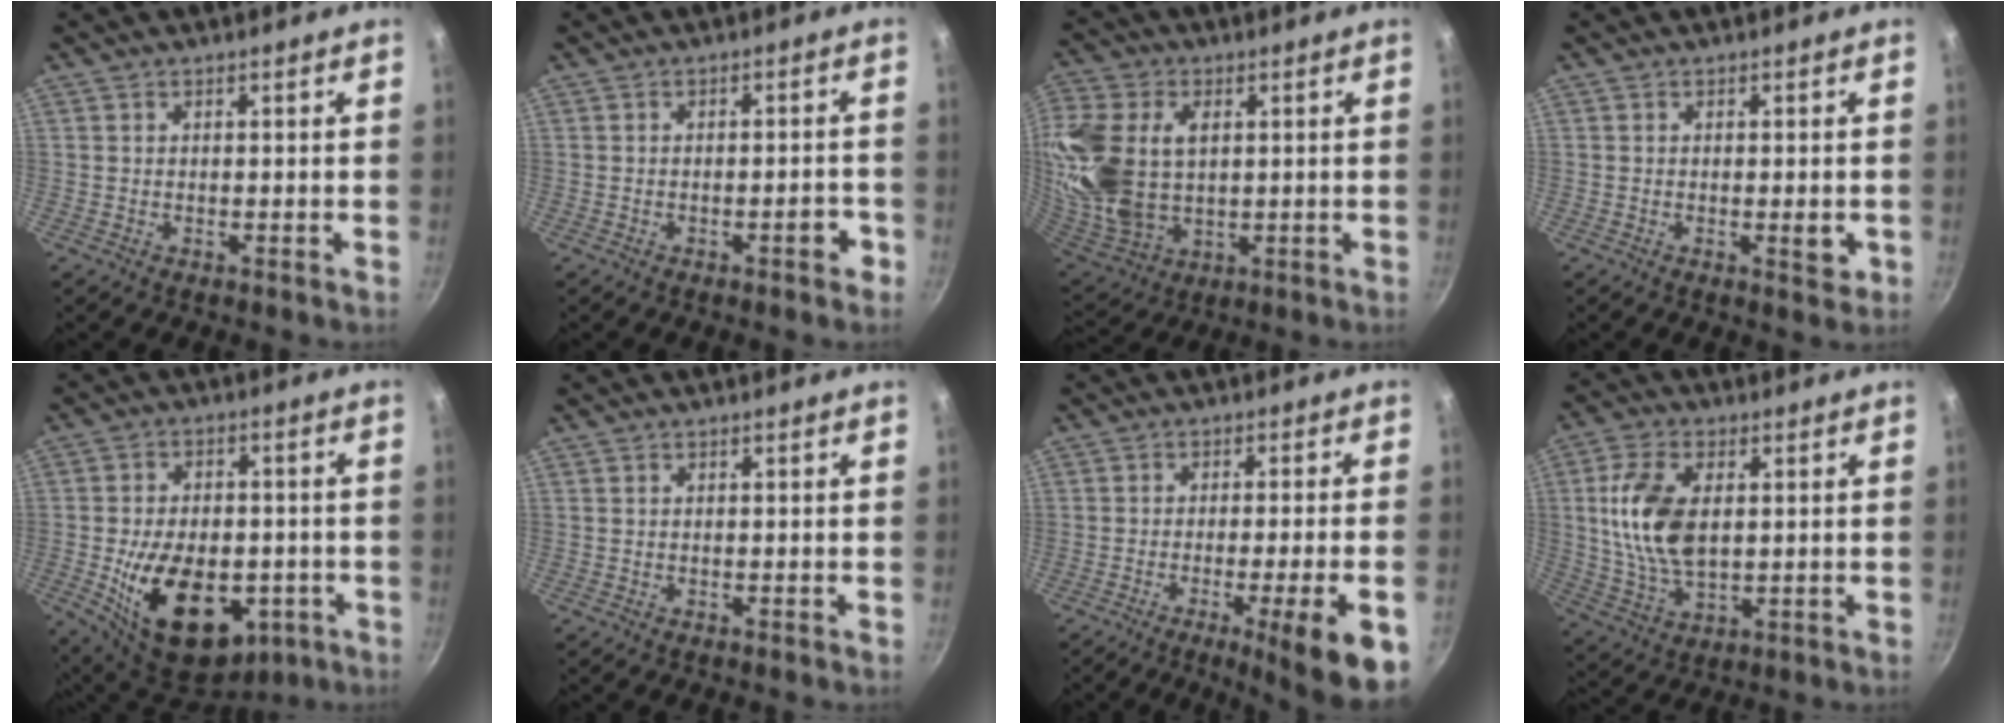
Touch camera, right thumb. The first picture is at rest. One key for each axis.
{"total": 3.3, "fx": -1.8, "fy": 1.1, "fz": 2.5, "tx": -0.023, "ty": 0.018, "tz": -0.021}
{"total": 20.9, "fx": 3.4, "fy": 14.3, "fz": 14.9, "tx": -0.323, "ty": -0.012, "tz": 0.074}
{"total": 3.0, "fx": -0.6, "fy": 1.0, "fz": 2.7, "tx": -0.035, "ty": -0.003, "tz": -0.007}
{"total": 20.9, "fx": -5.5, "fy": 13.1, "fz": 15.3, "tx": -0.227, "ty": 0.007, "tz": -0.067}
{"total": 0.0}
{"total": 12.4, "fx": -5.2, "fy": 1.3, "fz": 11.1, "tx": -0.143, "ty": 0.015, "tz": -0.068}
{"total": 13.5, "fx": 1.9, "fy": 7.8, "fz": 10.8, "tx": -0.202, "ty": -0.005, "tz": 0.039}